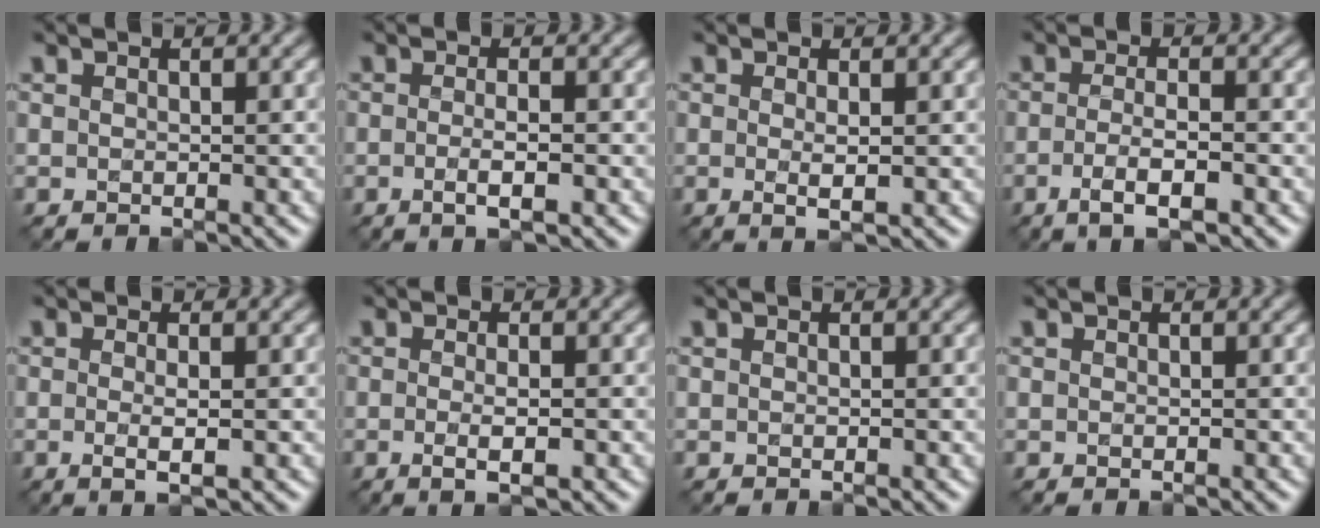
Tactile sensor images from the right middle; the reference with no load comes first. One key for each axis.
{"total": 2.7, "fx": -0.7, "fy": 0.7, "fz": 2.5, "tx": -0.033, "ty": -0.004, "tz": -0.010}
{"total": 1.7, "fx": 0.0, "fy": 0.3, "fz": 1.7, "tx": -0.030, "ty": -0.005, "tz": 0.000}
{"total": 3.6, "fx": -1.5, "fy": 0.9, "fz": 3.1, "tx": -0.060, "ty": -0.002, "tz": -0.027}
{"total": 2.2, "fx": -0.3, "fy": 0.5, "fz": 2.1, "tx": -0.037, "ty": -0.007, "tz": -0.005}
{"total": 2.5, "fx": -0.5, "fy": 0.7, "fz": 2.4, "tx": -0.038, "ty": -0.007, "tz": -0.007}
{"total": 0.0}
{"total": 0.0}